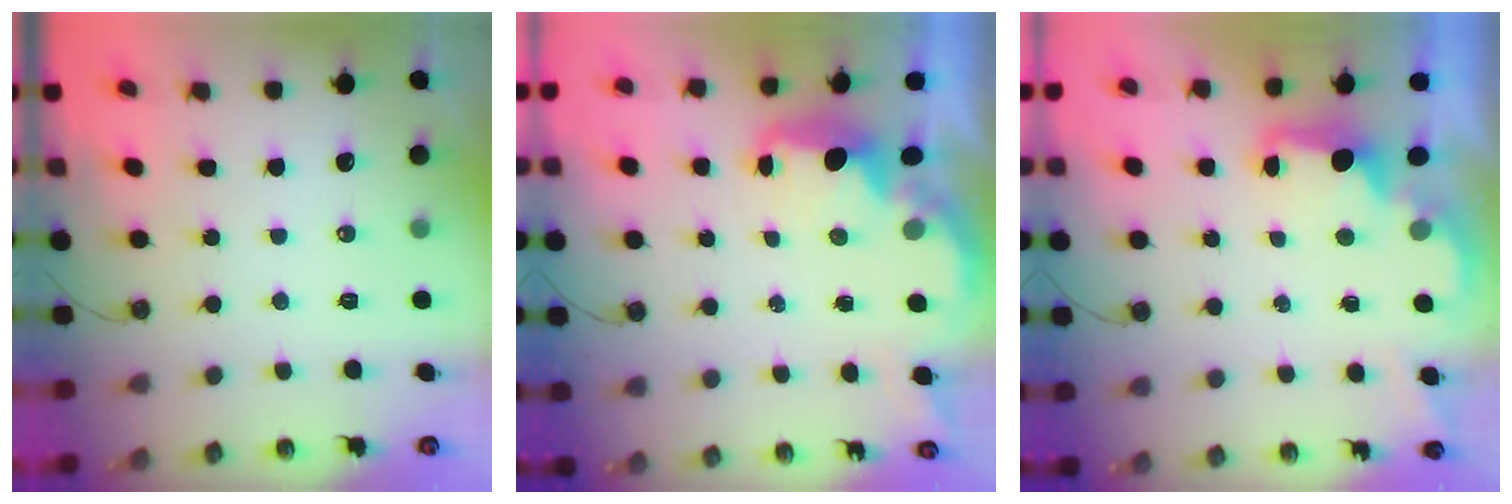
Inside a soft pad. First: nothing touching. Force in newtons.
{"total": 3.5, "press": 3.4, "slide": 0.4}
{"total": 2.2, "press": 2.1, "slide": 0.8}